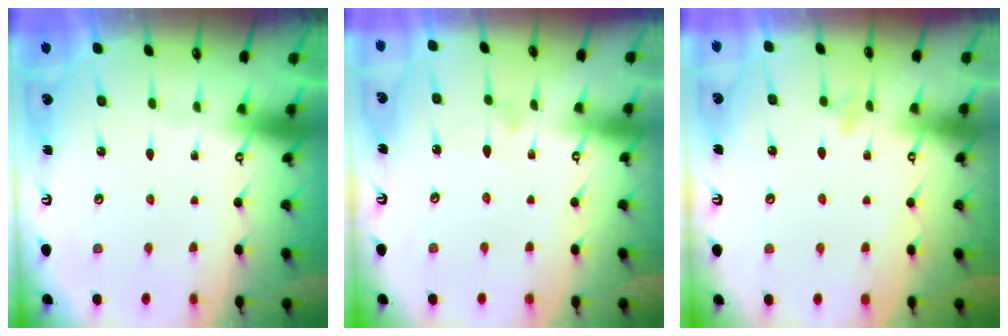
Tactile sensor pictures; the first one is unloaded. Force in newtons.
{"total": 7.4, "press": 7.4, "slide": 0.4}
{"total": 5.6, "press": 5.6, "slide": 0.7}